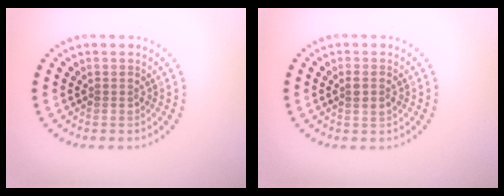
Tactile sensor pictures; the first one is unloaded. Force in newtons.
{"total": 1.5, "press": 1.3, "slide": 0.6}